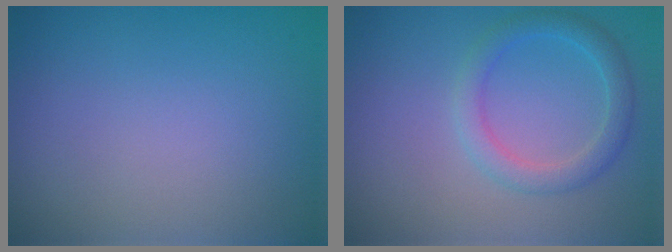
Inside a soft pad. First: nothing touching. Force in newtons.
{"total": 2.5, "press": 2.5, "slide": 0.0}